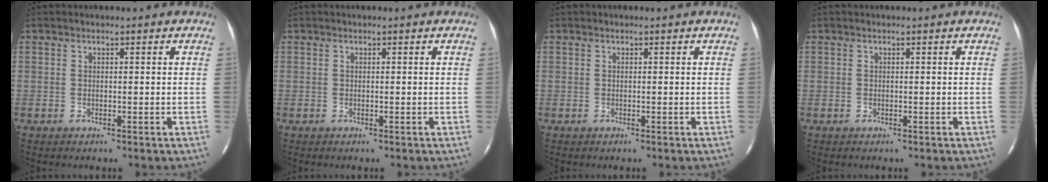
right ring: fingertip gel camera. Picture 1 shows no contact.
{"total": 0.0}
{"total": 0.0}
{"total": 0.0}